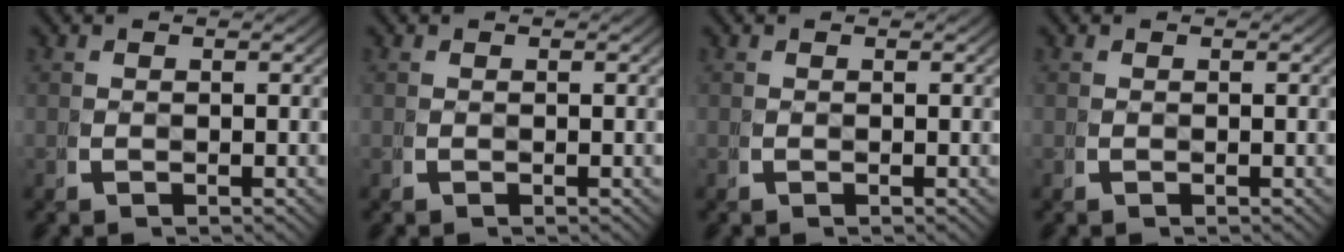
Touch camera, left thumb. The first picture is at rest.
{"total": 0.0}
{"total": 0.0}
{"total": 0.0}